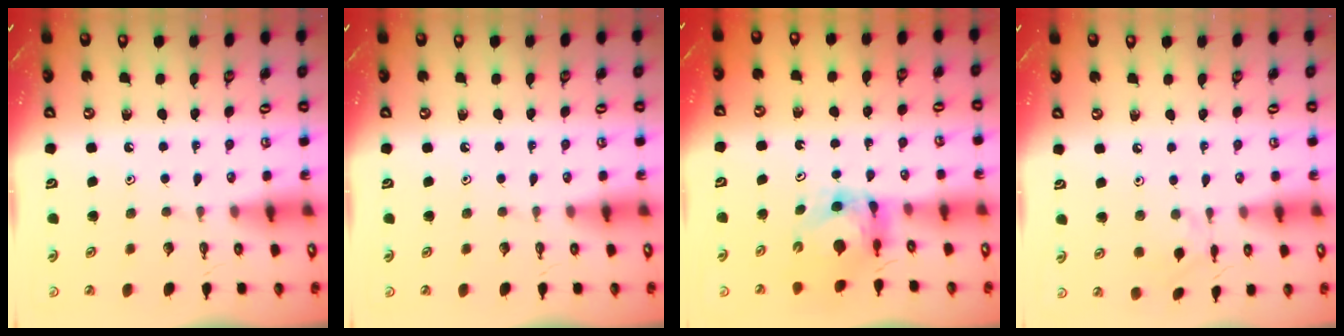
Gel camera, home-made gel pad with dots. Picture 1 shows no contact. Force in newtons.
{"total": 0.0}
{"total": 6.2, "press": 6.2, "slide": 0.6}
{"total": 1.6, "press": 1.6, "slide": 0.2}